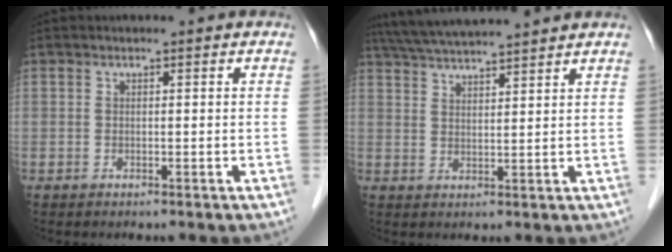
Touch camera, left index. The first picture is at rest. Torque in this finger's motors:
{"motor_torque": [0.15, -0.28, 0.58, 0.14]}